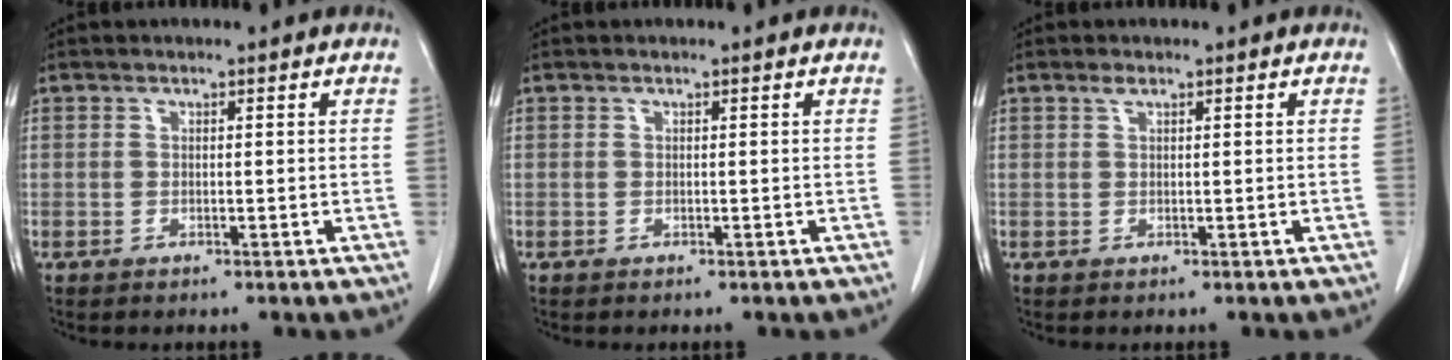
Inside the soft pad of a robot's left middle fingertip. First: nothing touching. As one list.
[{"total": 0.0}, {"total": 0.8, "force": [0.6, 0.2, 0.5], "torque": [-0.014, 0.003, 0.012]}]